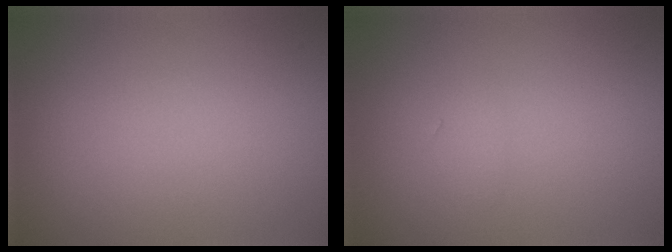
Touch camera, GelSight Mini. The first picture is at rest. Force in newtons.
{"total": 0.6, "press": 0.6, "slide": 0.0}